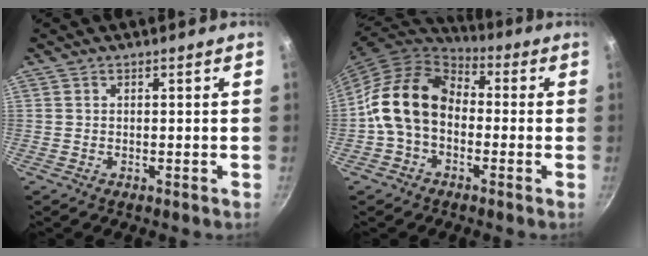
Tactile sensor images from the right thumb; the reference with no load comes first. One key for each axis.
{"total": 14.4, "fx": -1.7, "fy": 10.1, "fz": 10.1, "tx": -0.178, "ty": 0.036, "tz": -0.044}